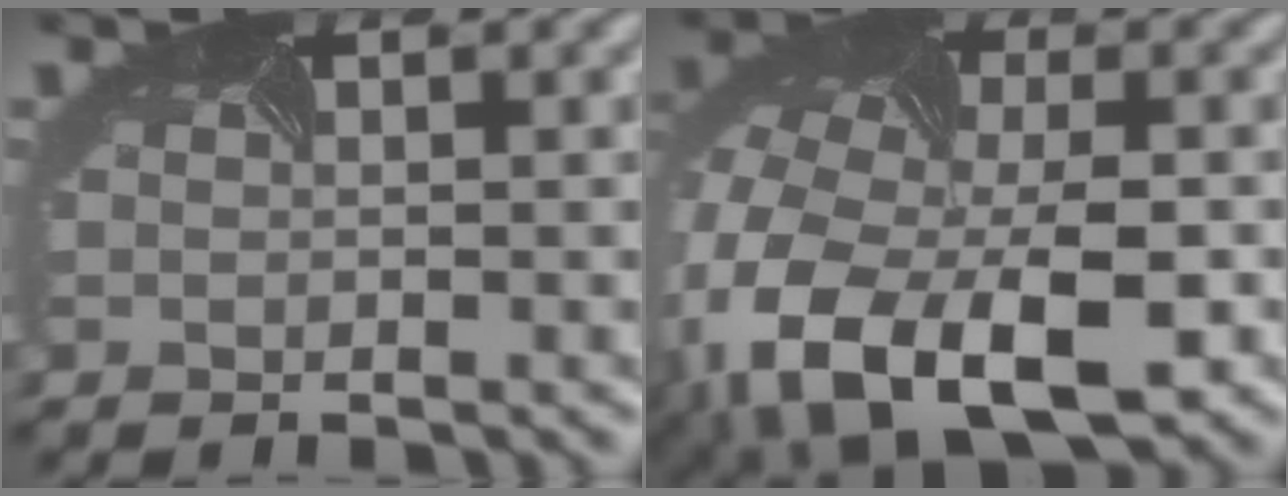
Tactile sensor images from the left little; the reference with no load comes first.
{"total": 14.2, "force": [-5.5, 8.8, 9.7], "torque": [-0.215, -0.035, -0.074]}